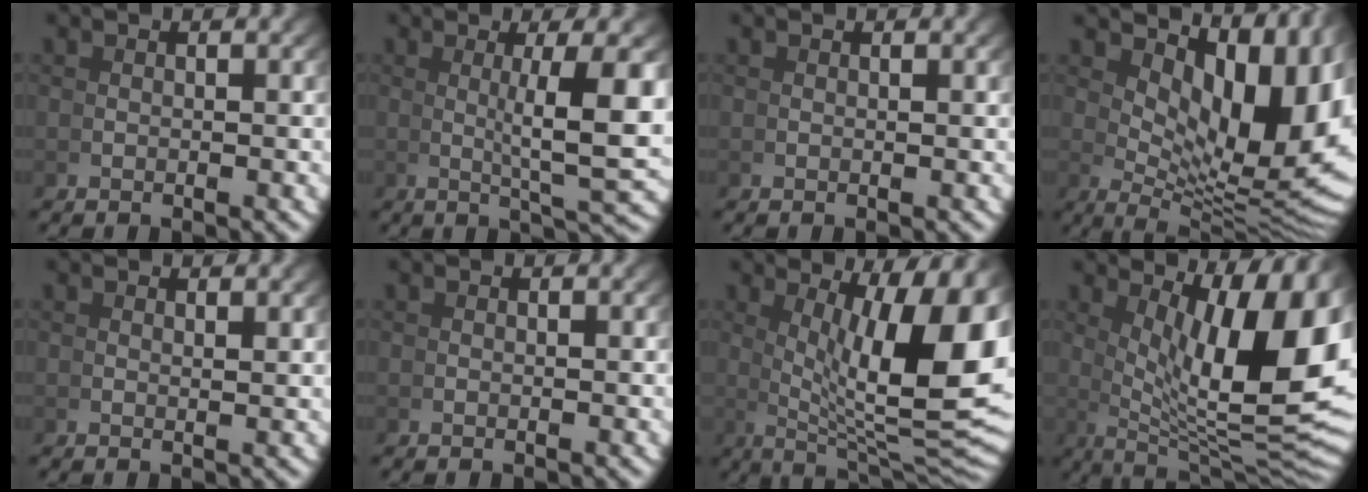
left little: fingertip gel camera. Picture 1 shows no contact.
{"total": 6.4, "force": [1.1, 0.6, 6.3], "torque": [-0.087, -0.001, 0.022]}
{"total": 0.0}
{"total": 13.8, "force": [4.4, 6.0, 11.6], "torque": [-0.137, 0.003, 0.072]}
{"total": 0.8, "force": [0.7, -0.2, 0.2], "torque": [-0.006, -0.005, 0.015]}
{"total": 0.0}
{"total": 13.7, "force": [1.9, 4.9, 12.6], "torque": [-0.177, -0.026, 0.051]}
{"total": 15.3, "force": [3.0, 6.1, 13.7], "torque": [-0.181, -0.020, 0.066]}